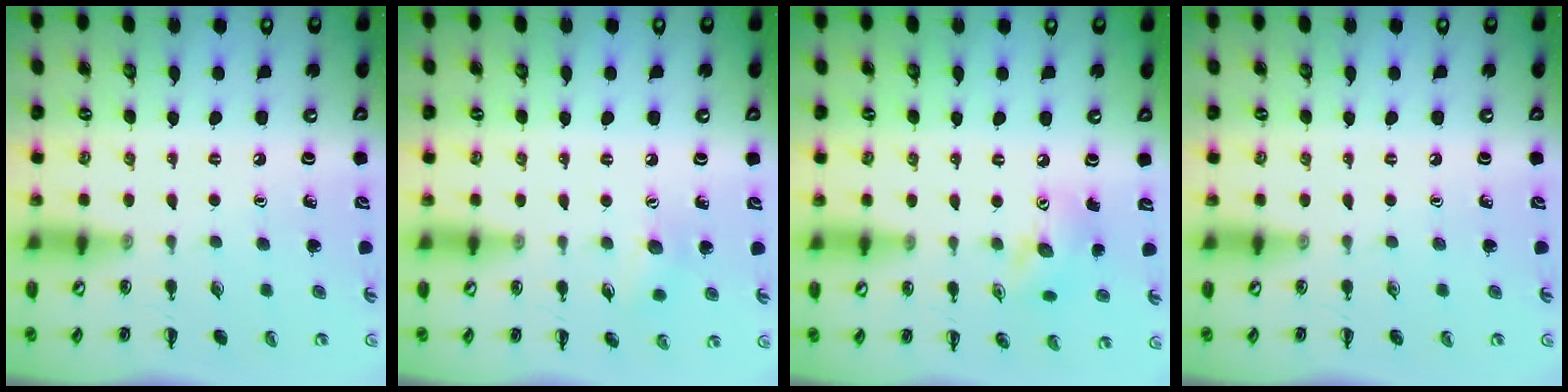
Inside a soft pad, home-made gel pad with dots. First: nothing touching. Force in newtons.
{"total": 6.0, "press": 5.8, "slide": 1.2}
{"total": 9.7, "press": 9.7, "slide": 1.1}
{"total": 0.0}